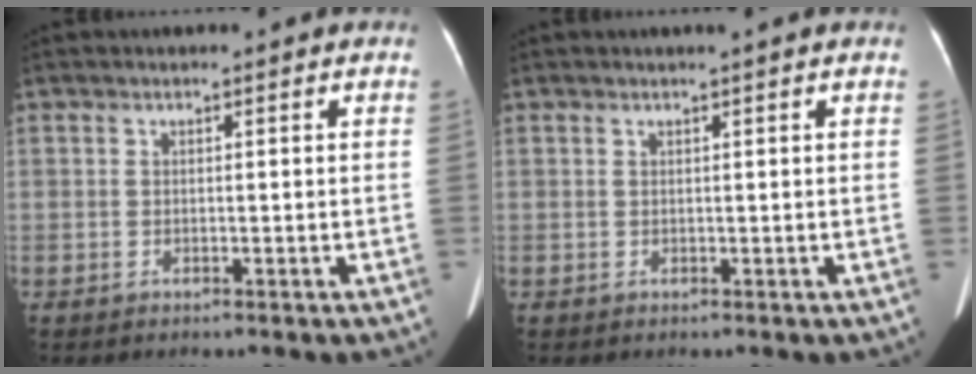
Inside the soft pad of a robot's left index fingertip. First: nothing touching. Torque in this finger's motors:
{"motor_torque": [-0.22, 0.14, -0.09, 0.01]}